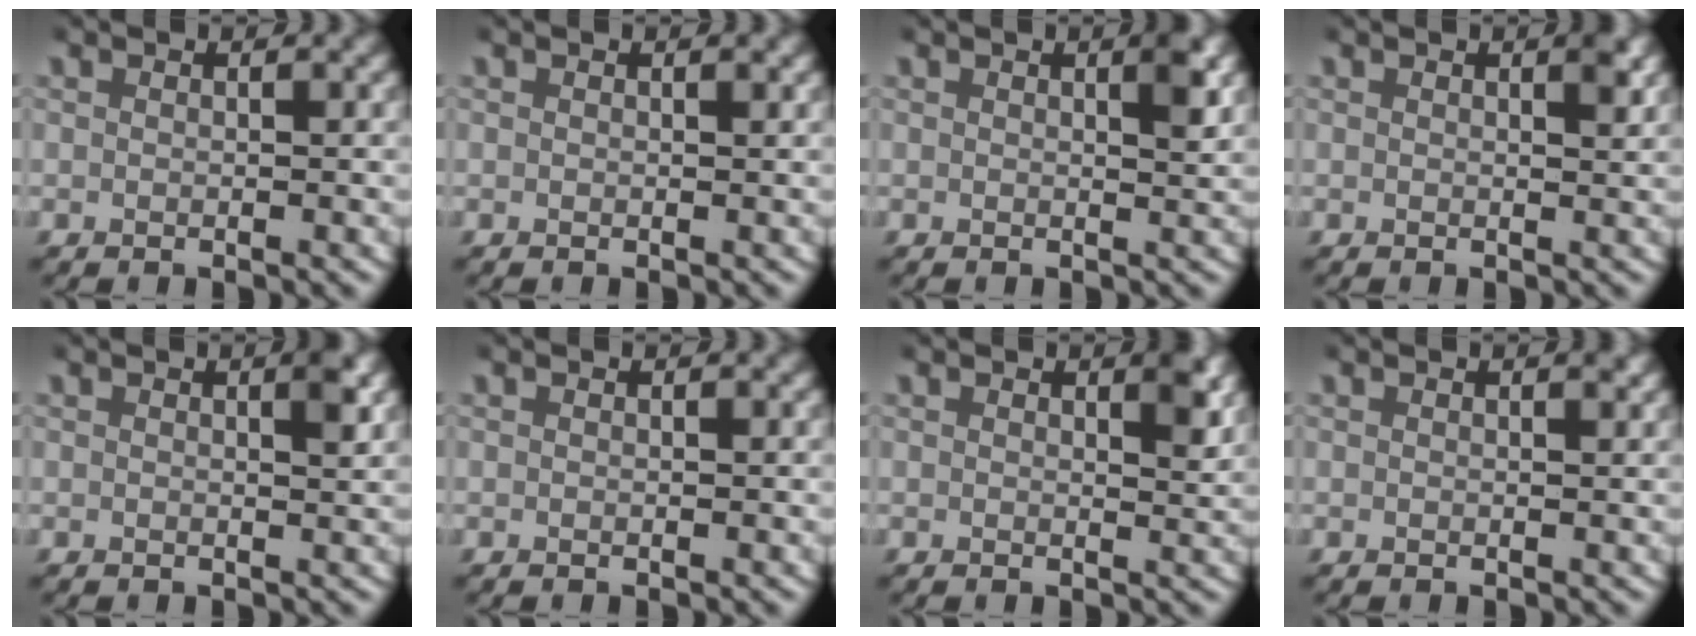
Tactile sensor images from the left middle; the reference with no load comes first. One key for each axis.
{"total": 0.0}
{"total": 1.7, "fx": 0.8, "fy": 0.1, "fz": 1.5, "tx": -0.017, "ty": -0.001, "tz": 0.010}
{"total": 1.2, "fx": 0.7, "fy": 0.1, "fz": 1.0, "tx": -0.007, "ty": -0.001, "tz": 0.008}
{"total": 1.4, "fx": 0.6, "fy": 0.0, "fz": 1.3, "tx": -0.013, "ty": 0.001, "tz": 0.007}
{"total": 0.0}
{"total": 1.7, "fx": 0.9, "fy": 0.4, "fz": 1.4, "tx": -0.010, "ty": -0.005, "tz": 0.013}
{"total": 0.5, "fx": 0.4, "fy": -0.1, "fz": 0.3, "tx": 0.000, "ty": 0.001, "tz": 0.005}